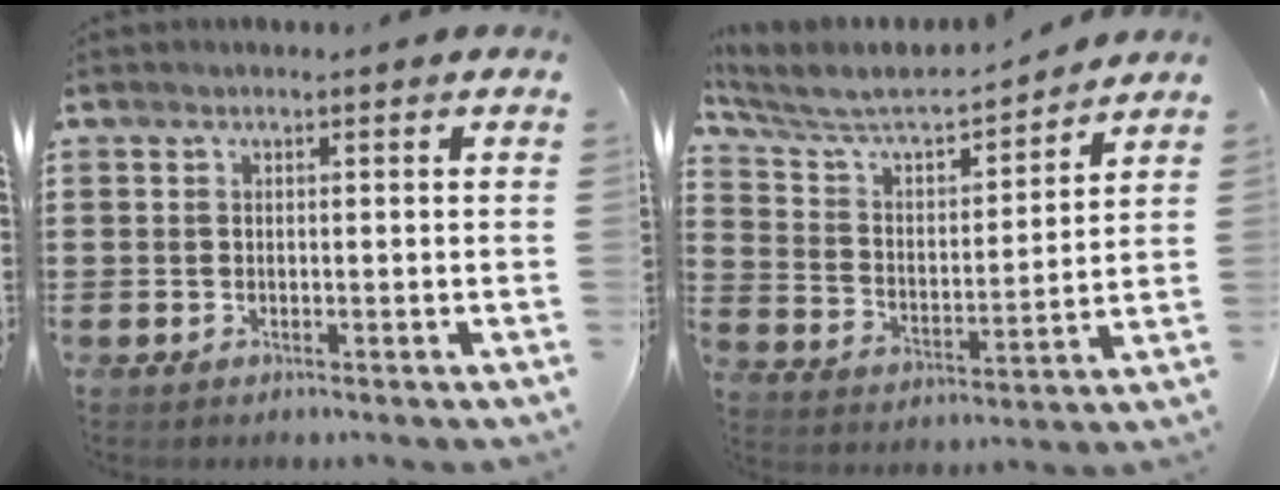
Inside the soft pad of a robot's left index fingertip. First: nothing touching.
{"total": 6.0, "force": [5.4, 1.3, 2.3], "torque": [-0.072, -0.039, 0.085]}